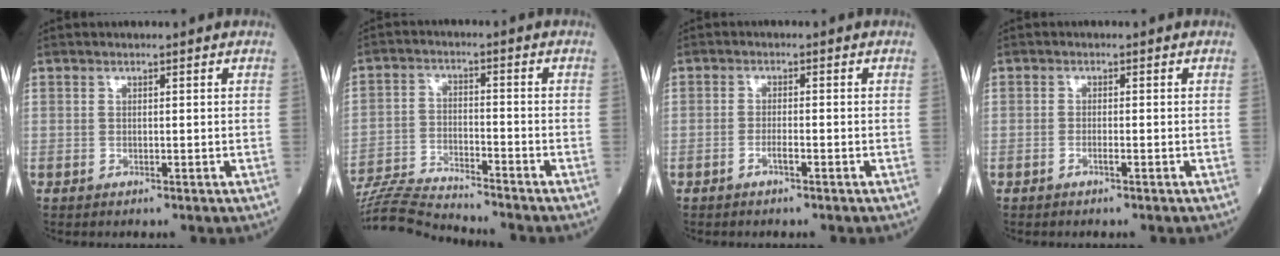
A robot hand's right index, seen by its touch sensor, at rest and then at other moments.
{"total": 10.6, "force": [-10.5, -0.6, 1.8], "torque": [-0.033, -0.006, -0.191]}
{"total": 1.6, "force": [-1.0, 0.1, 1.2], "torque": [-0.024, 0.001, -0.020]}
{"total": 0.9, "force": [-0.6, 0.0, 0.7], "torque": [-0.016, 0.001, -0.012]}